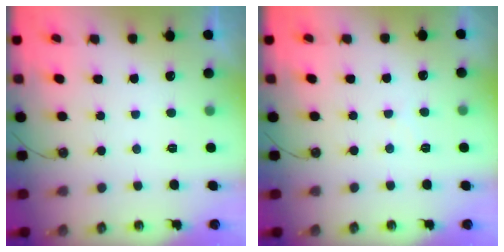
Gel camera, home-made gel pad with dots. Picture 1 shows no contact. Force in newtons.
{"total": 3.7, "press": 3.7, "slide": 0.6}